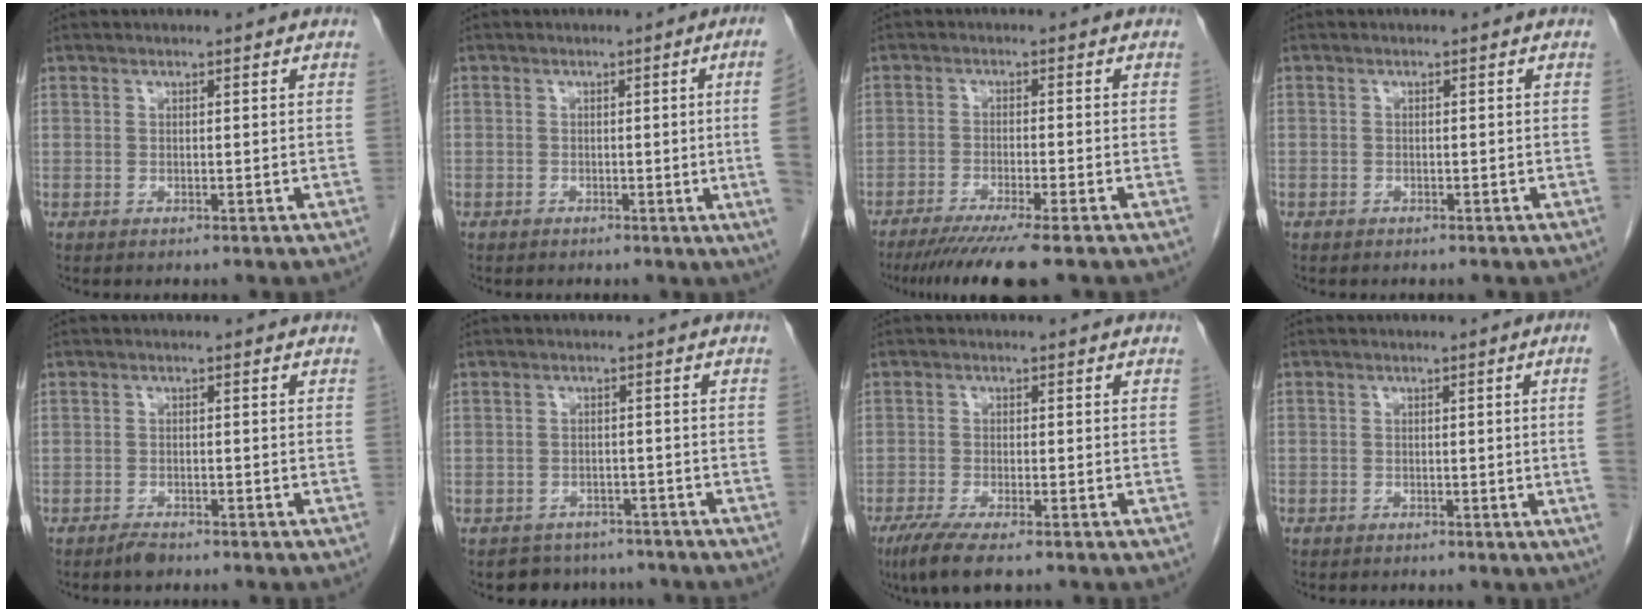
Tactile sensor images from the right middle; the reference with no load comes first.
{"total": 6.4, "force": [-0.6, -2.0, 6.0], "torque": [-0.051, -0.009, -0.011]}
{"total": 9.3, "force": [-7.3, -0.4, 5.7], "torque": [-0.081, -0.024, -0.115]}
{"total": 0.5, "force": [-0.4, 0.4, 0.0], "torque": [-0.006, 0.003, -0.008]}
{"total": 1.8, "force": [-1.5, 0.5, 0.7], "torque": [-0.018, -0.001, -0.024]}
{"total": 5.6, "force": [-4.8, 2.9, 0.0], "torque": [0.005, 0.013, -0.061]}
{"total": 6.1, "force": [-4.2, 0.9, 4.3], "torque": [-0.077, -0.017, -0.068]}
{"total": 3.5, "force": [-0.7, -1.0, 3.3], "torque": [-0.033, -0.002, -0.011]}